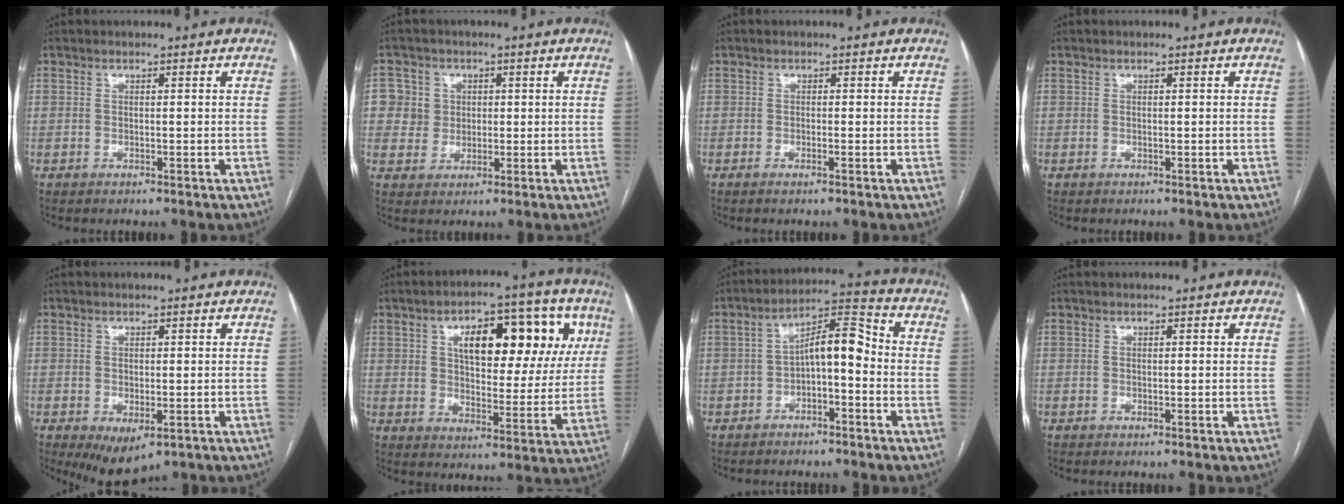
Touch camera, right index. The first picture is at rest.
{"total": 5.2, "force": [1.0, 5.1, 0.5], "torque": [0.001, 0.018, 0.023]}
{"total": 0.9, "force": [-0.4, -0.1, 0.8], "torque": [-0.015, -0.001, -0.005]}
{"total": 0.0}
{"total": 5.5, "force": [-2.4, 2.9, 4.0], "torque": [-0.057, -0.014, -0.024]}
{"total": 17.5, "force": [6.6, 7.8, 14.2], "torque": [-0.186, 0.034, 0.095]}
{"total": 7.9, "force": [-1.4, 2.7, 7.3], "torque": [-0.123, 0.037, -0.025]}
{"total": 0.0}